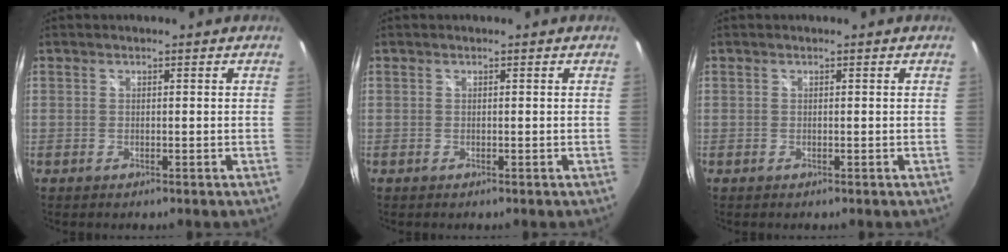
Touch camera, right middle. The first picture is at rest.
{"total": 0.0}
{"total": 0.0}